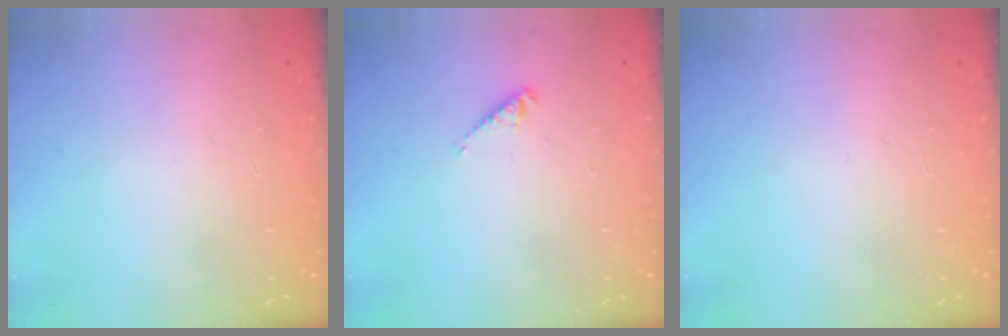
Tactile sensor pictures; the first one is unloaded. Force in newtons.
{"total": 2.9, "press": 2.9, "slide": 0.4}
{"total": 0.0}